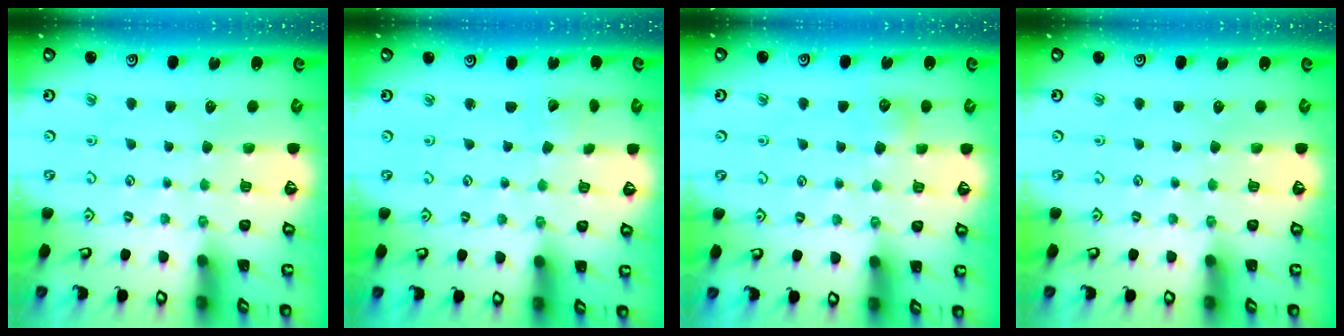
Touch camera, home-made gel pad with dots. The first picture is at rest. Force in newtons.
{"total": 1.8, "press": 1.8, "slide": 0.2}
{"total": 5.3, "press": 5.3, "slide": 0.6}
{"total": 0.0}